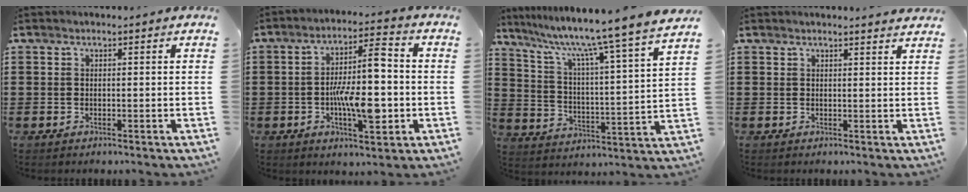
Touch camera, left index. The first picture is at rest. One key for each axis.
{"total": 11.5, "fx": -1.8, "fy": 4.0, "fz": 10.6, "tx": -0.167, "ty": 0.002, "tz": -0.034}
{"total": 8.6, "fx": 7.3, "fy": -1.4, "fz": 4.2, "tx": -0.105, "ty": -0.066, "tz": 0.109}
{"total": 1.3, "fx": 1.3, "fy": -0.1, "fz": 0.1, "tx": -0.004, "ty": -0.001, "tz": 0.026}